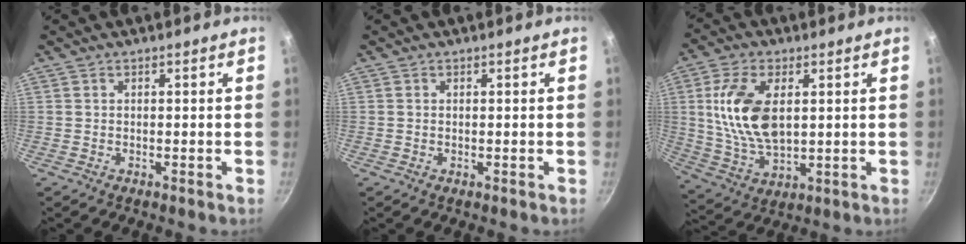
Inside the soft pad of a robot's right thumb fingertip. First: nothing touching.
{"total": 0.0}
{"total": 14.4, "force": [2.8, 7.9, 11.7], "torque": [-0.218, -0.014, 0.062]}